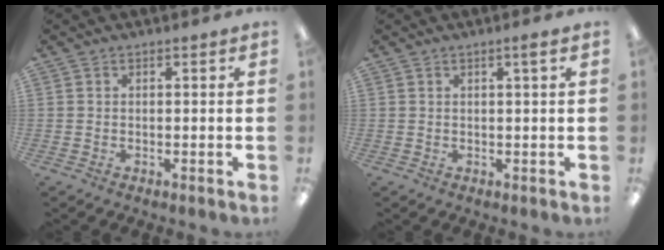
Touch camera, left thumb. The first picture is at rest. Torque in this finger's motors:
{"motor_torque": [-0.20, -0.03, -0.48, 0.20, 0.09]}